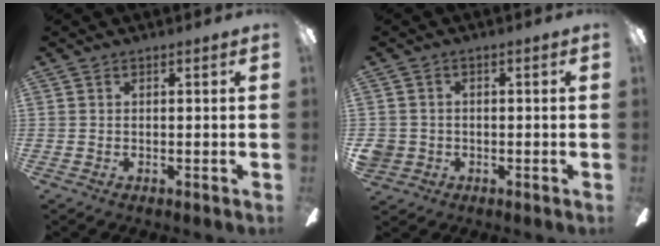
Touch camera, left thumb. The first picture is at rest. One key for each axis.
{"total": 3.3, "fx": -0.6, "fy": 3.2, "fz": 0.5, "tx": -0.020, "ty": 0.008, "tz": -0.012}